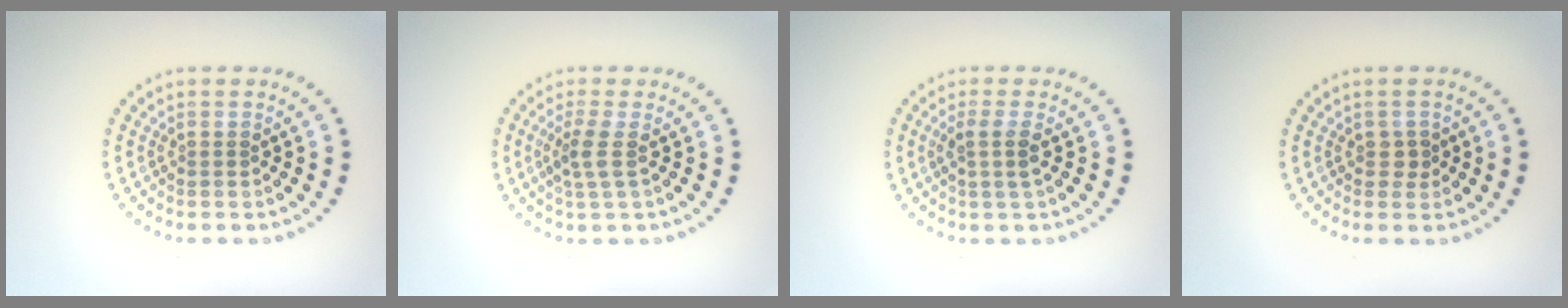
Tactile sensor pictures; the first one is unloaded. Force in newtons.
{"total": 2.0, "press": 1.5, "slide": 1.4}
{"total": 1.9, "press": 1.5, "slide": 1.1}
{"total": 1.0, "press": 0.9, "slide": 0.4}